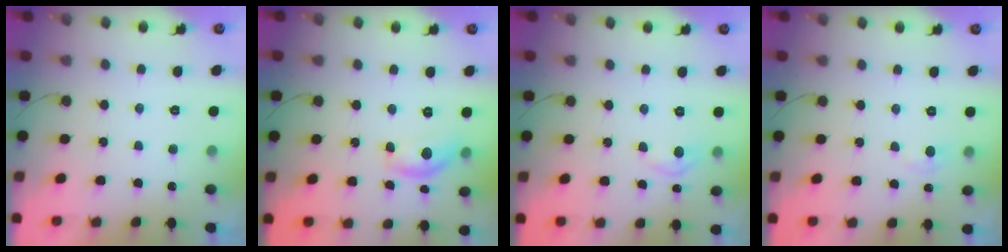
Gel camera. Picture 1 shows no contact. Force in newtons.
{"total": 9.6, "press": 9.6, "slide": 0.6}
{"total": 4.8, "press": 4.7, "slide": 0.6}
{"total": 2.8, "press": 2.7, "slide": 0.4}